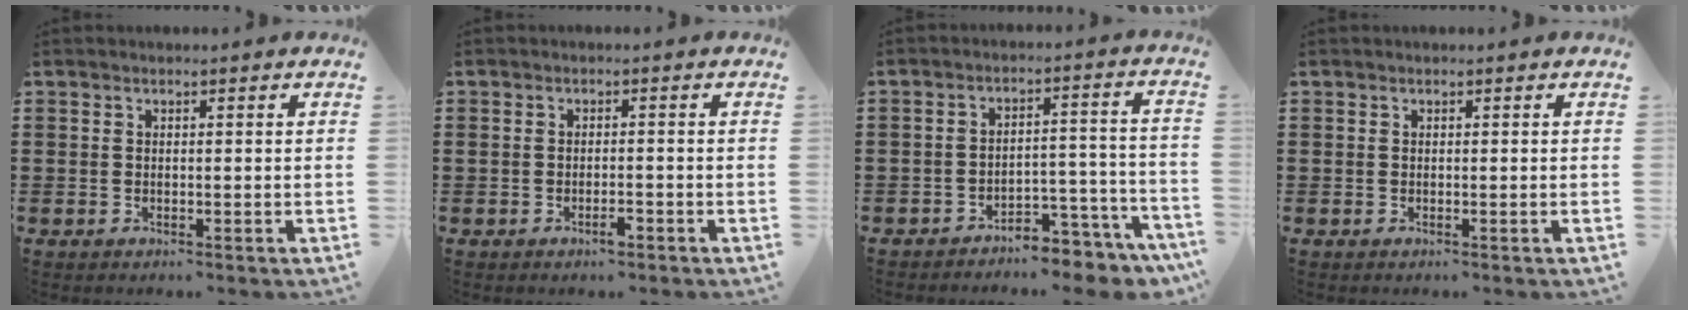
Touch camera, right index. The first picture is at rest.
{"total": 1.9, "force": [-1.1, 0.5, 1.5], "torque": [-0.028, -0.001, -0.020]}
{"total": 5.0, "force": [-4.7, 0.8, 1.5], "torque": [-0.027, 0.005, -0.093]}
{"total": 0.0}